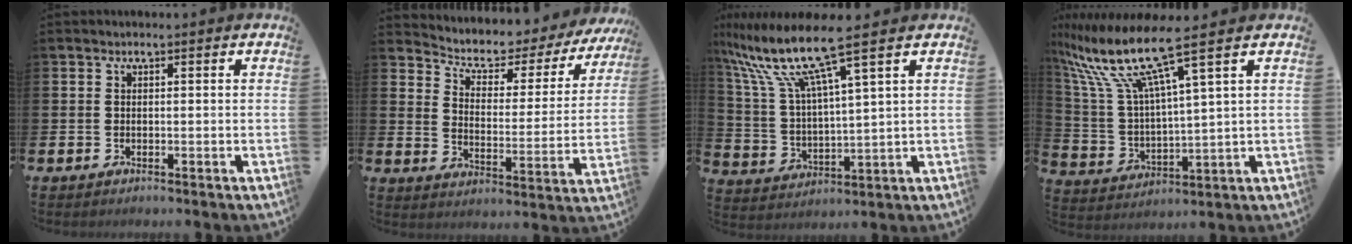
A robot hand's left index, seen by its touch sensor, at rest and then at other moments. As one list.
[{"total": 4.8, "force": [4.1, 2.1, 1.2], "torque": [-0.053, -0.036, 0.062]}, {"total": 11.1, "force": [8.2, 0.8, 7.3], "torque": [-0.175, -0.040, 0.135]}, {"total": 11.1, "force": [7.9, 1.0, 7.8], "torque": [-0.190, -0.046, 0.126]}]